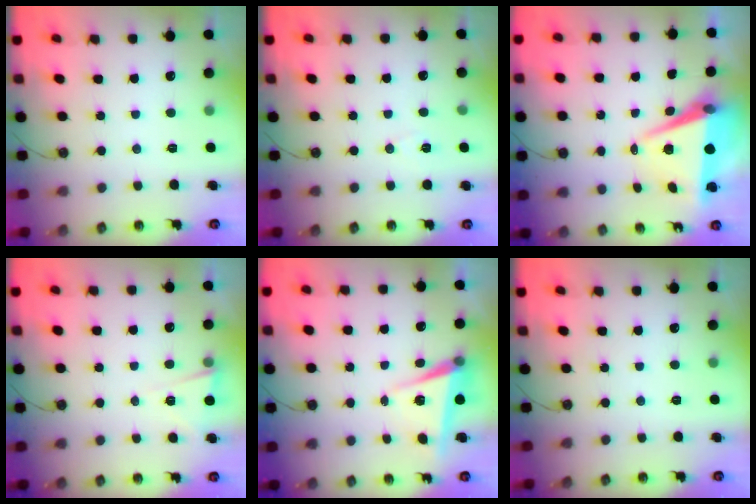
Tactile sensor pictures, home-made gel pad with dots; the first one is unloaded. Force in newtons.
{"total": 5.3, "press": 4.1, "slide": 3.3}
{"total": 7.9, "press": 6.5, "slide": 4.4}
{"total": 2.8, "press": 2.4, "slide": 1.4}
{"total": 6.8, "press": 5.8, "slide": 3.7}
{"total": 0.0}